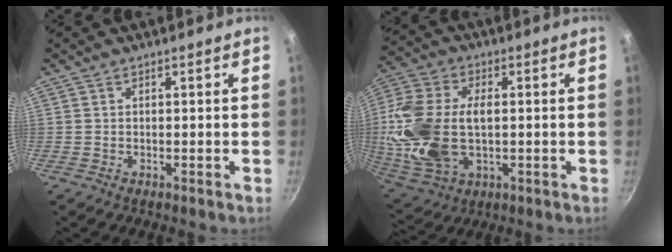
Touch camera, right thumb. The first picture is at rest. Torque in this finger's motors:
{"motor_torque": [2.44, 2.57, 1.12, -0.87, 0.25]}